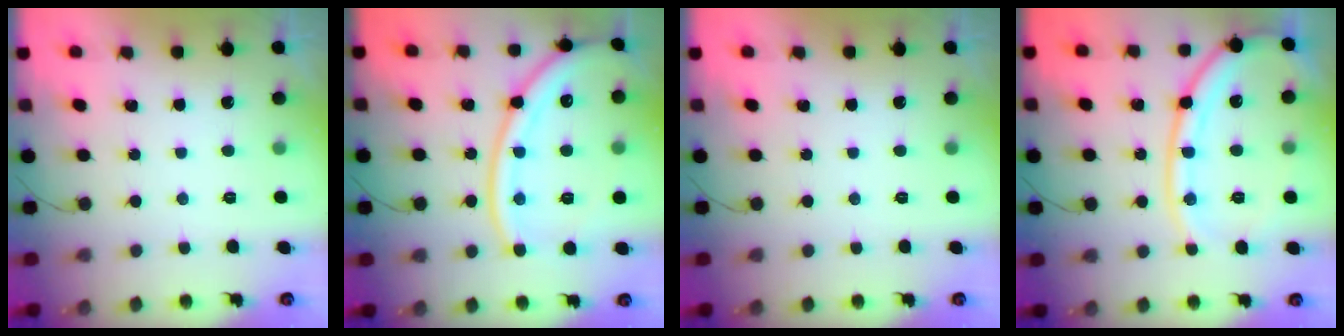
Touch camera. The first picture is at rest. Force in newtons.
{"total": 19.9, "press": 19.8, "slide": 2.0}
{"total": 0.0}
{"total": 16.4, "press": 16.4, "slide": 1.6}